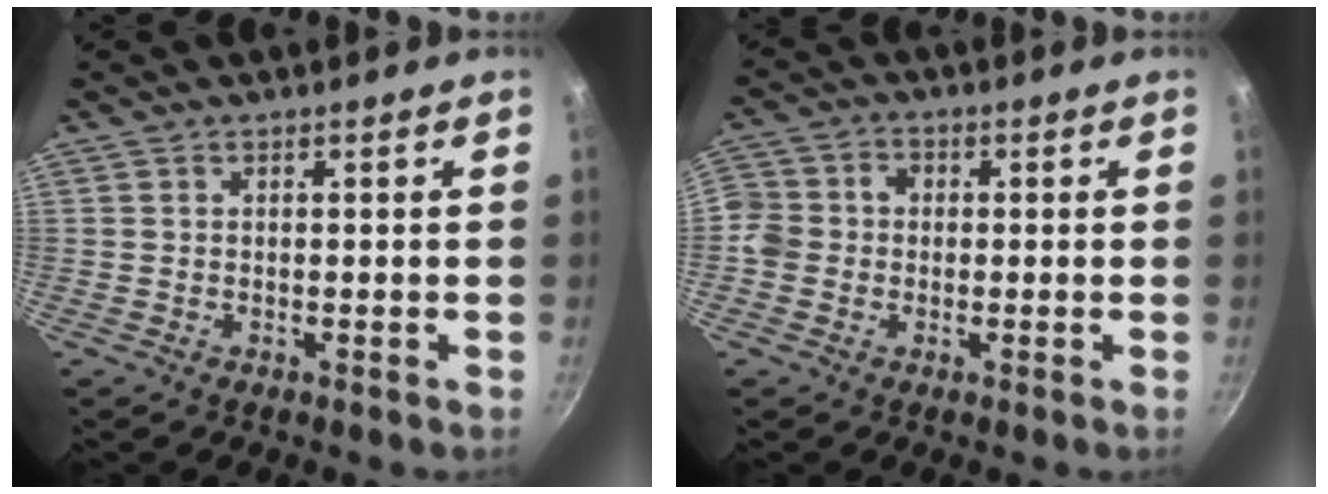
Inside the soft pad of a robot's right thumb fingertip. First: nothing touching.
{"total": 6.3, "force": [-0.6, 5.7, 2.6], "torque": [-0.041, 0.023, -0.019]}